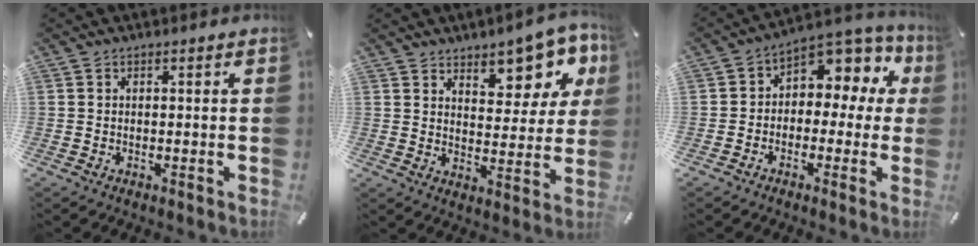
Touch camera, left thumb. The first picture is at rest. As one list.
[{"total": 11.3, "force": [8.2, 5.7, 5.3], "torque": [-0.047, -0.070, 0.140]}, {"total": 7.4, "force": [2.2, 5.7, 4.2], "torque": [-0.062, -0.023, 0.037]}]